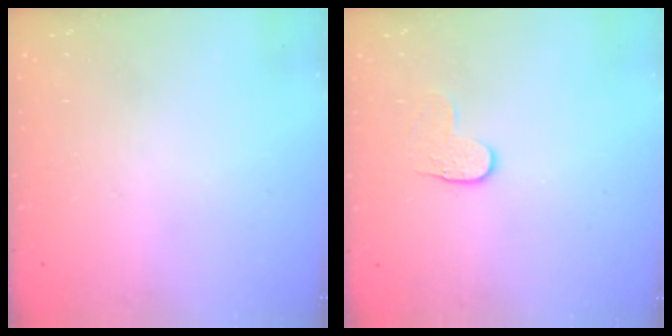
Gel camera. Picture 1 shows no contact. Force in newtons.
{"total": 3.6, "press": 3.6, "slide": 0.4}